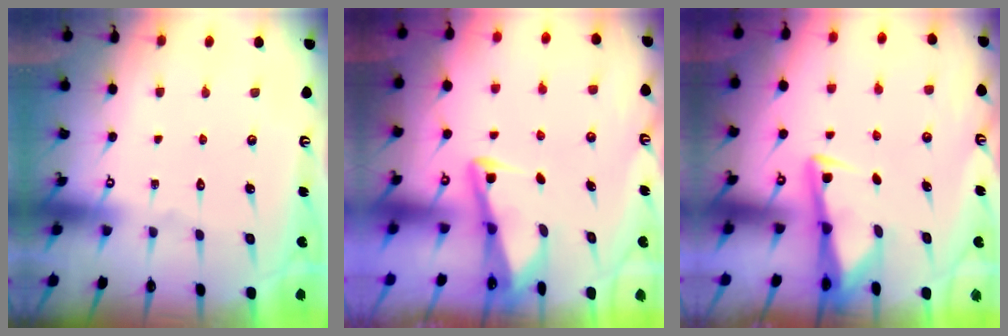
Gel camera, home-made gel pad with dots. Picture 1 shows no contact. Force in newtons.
{"total": 2.9, "press": 2.8, "slide": 0.4}
{"total": 3.0, "press": 2.9, "slide": 0.4}